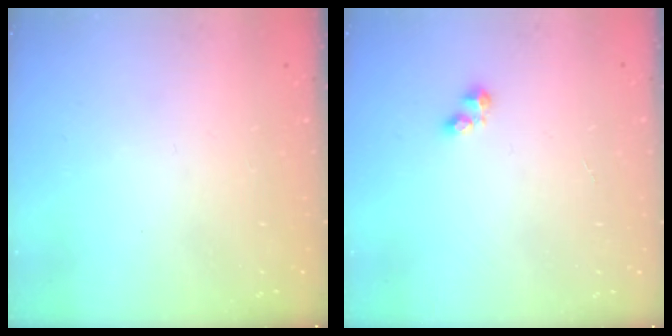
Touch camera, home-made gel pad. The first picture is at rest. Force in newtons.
{"total": 2.7, "press": 2.7, "slide": 0.4}